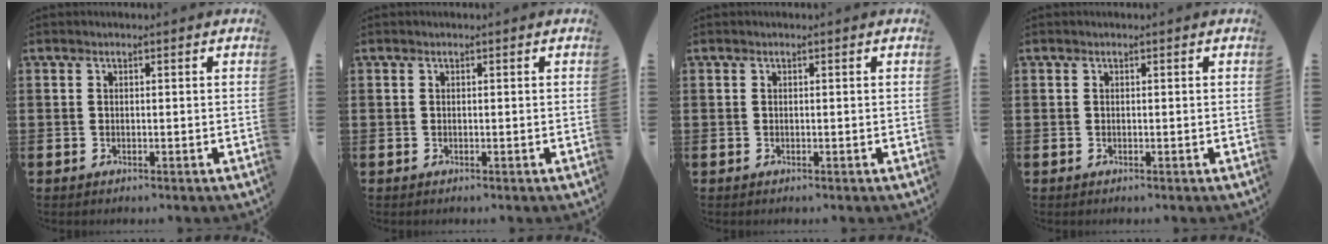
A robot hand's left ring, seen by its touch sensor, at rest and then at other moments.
{"total": 0.0}
{"total": 0.0}
{"total": 0.0}